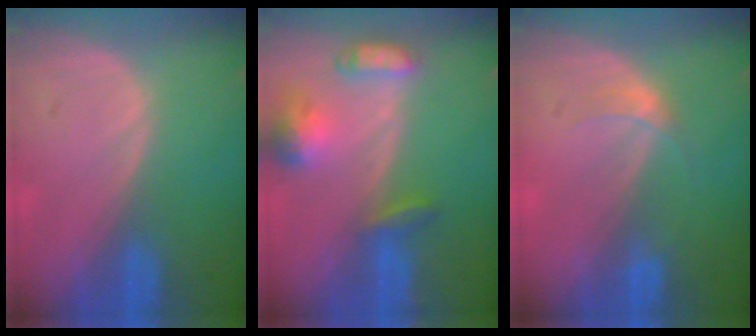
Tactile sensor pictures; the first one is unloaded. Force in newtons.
{"total": 6.6, "press": 6.3, "slide": 2.2}
{"total": 1.7, "press": 1.7, "slide": 0.2}